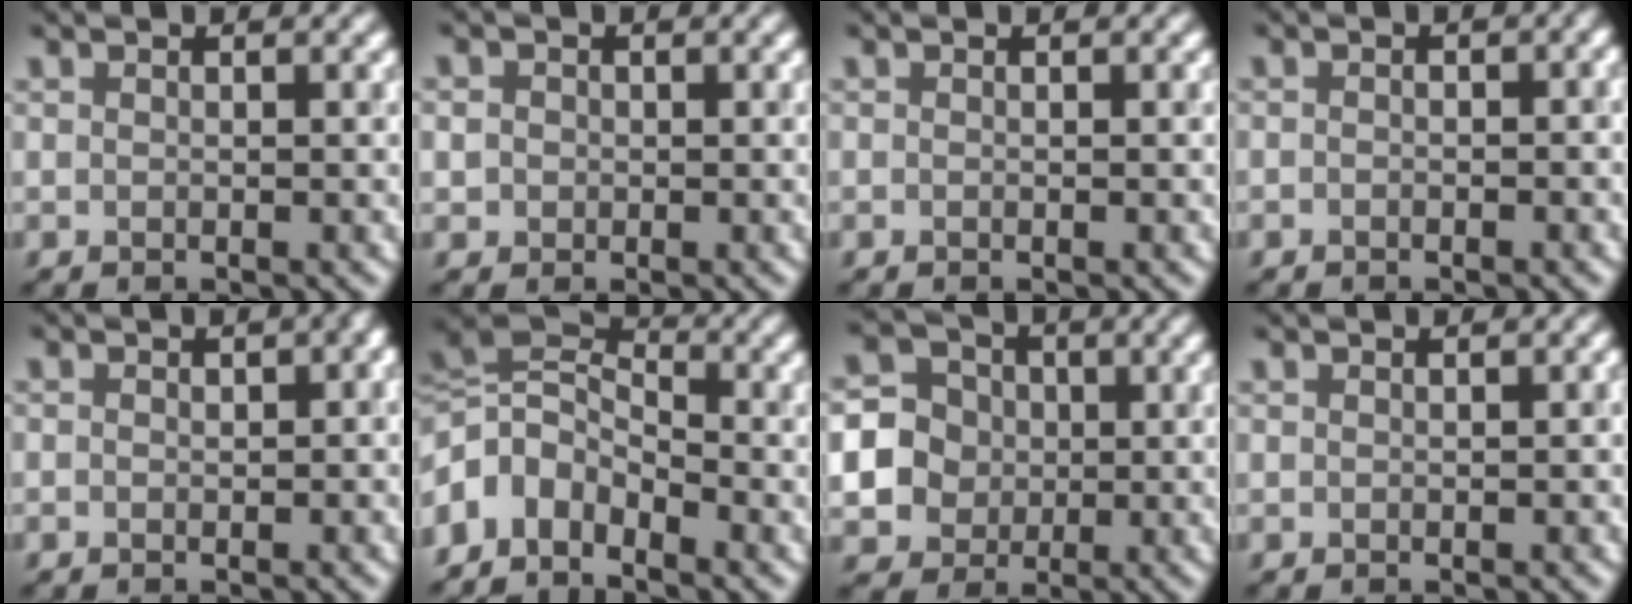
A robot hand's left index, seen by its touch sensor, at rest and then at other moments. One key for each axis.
{"total": 1.7, "fx": 0.1, "fy": 1.6, "fz": 0.5, "tx": 0.004, "ty": 0.006, "tz": -0.003}
{"total": 0.0}
{"total": 1.7, "fx": -0.4, "fy": 1.1, "fz": 1.2, "tx": -0.014, "ty": -0.004, "tz": -0.008}
{"total": 2.5, "fx": 0.0, "fy": 1.6, "fz": 2.0, "tx": -0.016, "ty": 0.000, "tz": 0.001}
{"total": 4.9, "fx": -3.0, "fy": 2.9, "fz": 2.6, "tx": -0.052, "ty": 0.003, "tz": -0.074}
{"total": 9.5, "fx": -1.5, "fy": 9.0, "fz": 2.5, "tx": -0.078, "ty": 0.003, "tz": -0.048}
{"total": 0.7, "fx": 0.1, "fy": 0.3, "fz": 0.6, "tx": -0.008, "ty": 0.003, "tz": 0.002}